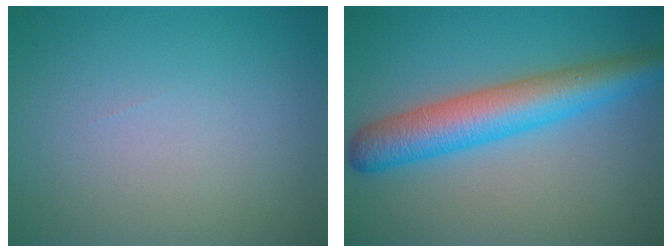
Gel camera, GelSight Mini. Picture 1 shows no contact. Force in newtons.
{"total": 6.8, "press": 6.8, "slide": 0.1}